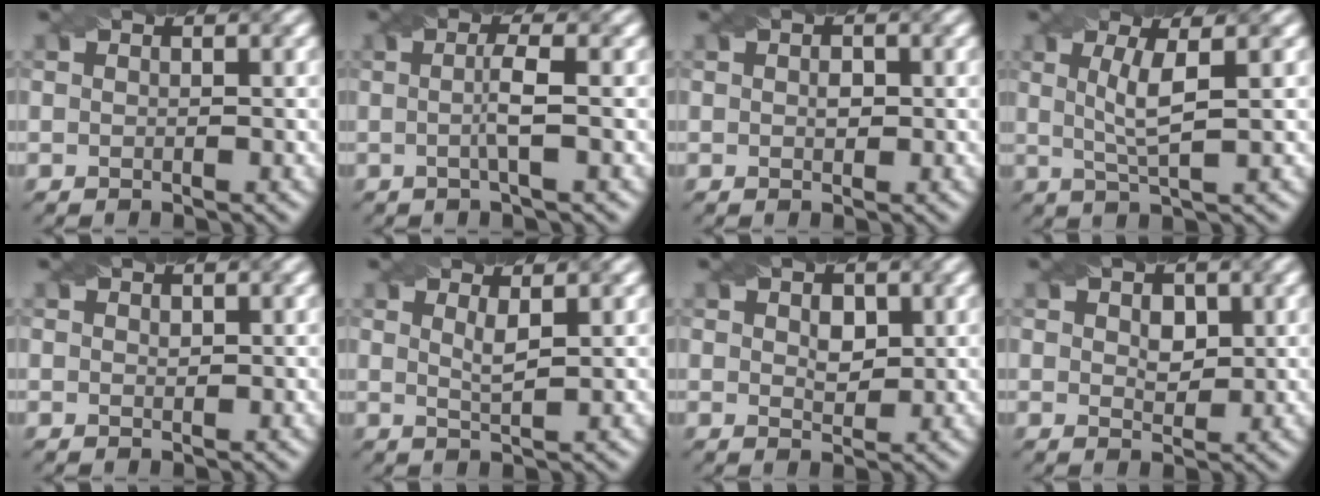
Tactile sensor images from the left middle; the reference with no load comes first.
{"total": 2.5, "force": [-0.1, 0.3, 2.5], "torque": [-0.049, -0.001, -0.005]}
{"total": 1.1, "force": [0.0, 0.7, 0.8], "torque": [-0.012, 0.001, 0.000]}
{"total": 3.7, "force": [0.8, 0.7, 3.5], "torque": [-0.074, 0.002, 0.019]}
{"total": 0.6, "force": [0.3, 0.4, 0.4], "torque": [-0.006, -0.002, 0.006]}
{"total": 1.7, "force": [0.7, 0.4, 1.5], "torque": [-0.025, -0.003, 0.011]}
{"total": 2.2, "force": [0.7, 1.4, 1.5], "torque": [-0.024, -0.006, 0.016]}
{"total": 2.3, "force": [0.7, 1.6, 1.5], "torque": [-0.024, -0.004, 0.014]}